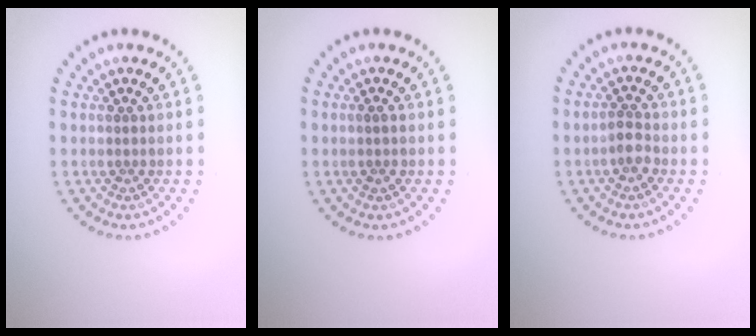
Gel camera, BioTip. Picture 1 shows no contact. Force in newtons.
{"total": 0.8, "press": 0.7, "slide": 0.3}
{"total": 1.8, "press": 1.5, "slide": 0.9}